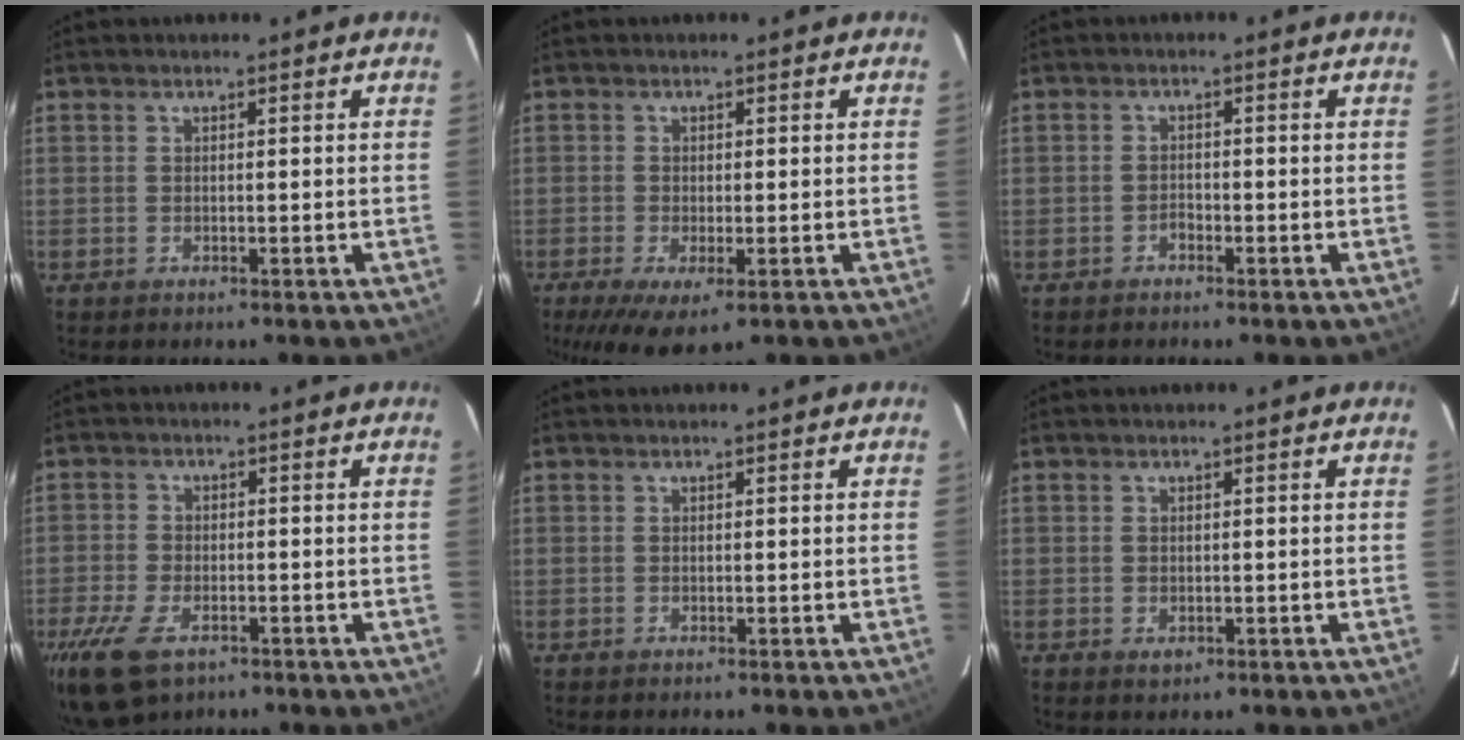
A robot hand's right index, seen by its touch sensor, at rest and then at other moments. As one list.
[{"total": 6.7, "force": [-3.5, 2.4, 5.3], "torque": [-0.111, -0.030, -0.053]}, {"total": 1.2, "force": [-1.0, 0.6, 0.2], "torque": [-0.004, 0.002, -0.019]}, {"total": 10.3, "force": [-6.1, 5.4, 6.3], "torque": [-0.157, -0.027, -0.109]}, {"total": 0.0}, {"total": 1.2, "force": [-0.4, 1.0, 0.6], "torque": [-0.007, -0.003, -0.003]}]